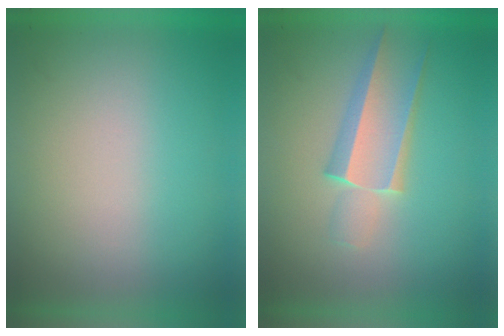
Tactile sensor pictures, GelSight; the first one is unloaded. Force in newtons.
{"total": 2.2}